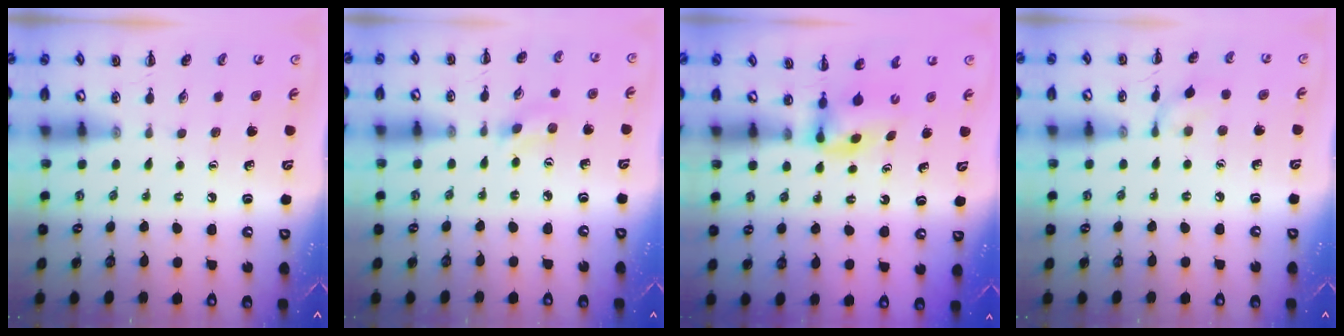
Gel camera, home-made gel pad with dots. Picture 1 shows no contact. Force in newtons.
{"total": 1.4, "press": 1.3, "slide": 0.4}
{"total": 2.9, "press": 2.7, "slide": 1.0}
{"total": 5.9, "press": 5.8, "slide": 1.2}